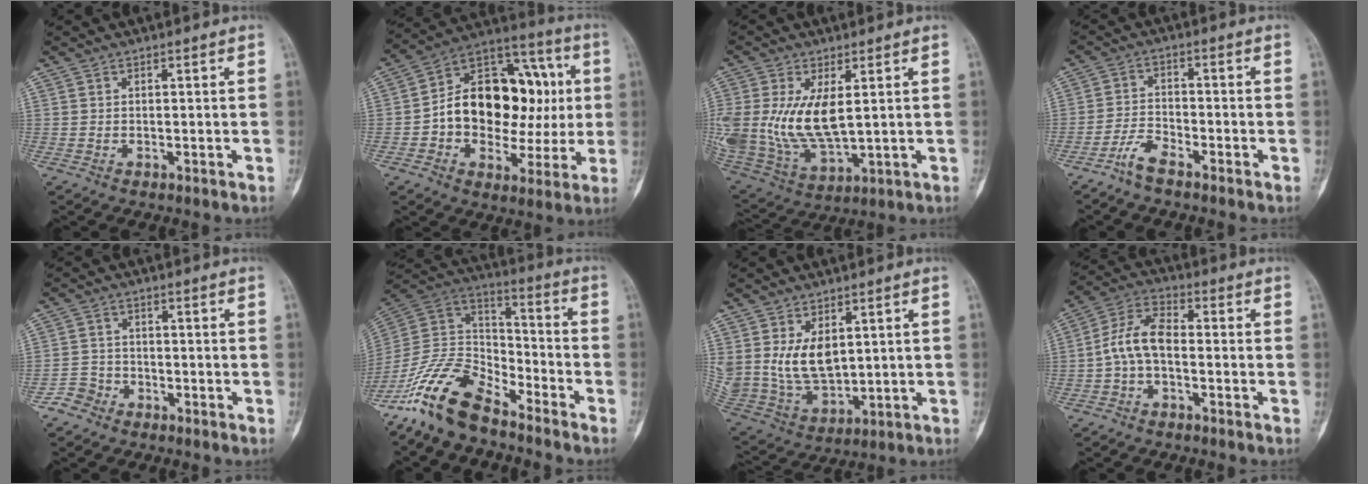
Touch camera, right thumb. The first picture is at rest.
{"total": 23.9, "force": [1.2, 15.6, 18.0], "torque": [-0.235, 0.042, 0.024]}
{"total": 18.4, "force": [2.1, 9.8, 15.4], "torque": [-0.340, -0.027, 0.062]}
{"total": 4.5, "force": [-3.6, 1.3, 2.4], "torque": [-0.053, 0.020, -0.075]}
{"total": 3.5, "force": [-2.4, 2.5, 0.1], "torque": [0.010, 0.017, -0.052]}
{"total": 15.4, "force": [-11.7, 6.5, 7.7], "torque": [-0.131, 0.081, -0.232]}
{"total": 10.9, "force": [3.1, 6.8, 7.9], "torque": [-0.140, -0.021, 0.084]}
{"total": 8.0, "force": [-1.3, 4.2, 6.7], "torque": [-0.133, 0.029, -0.037]}